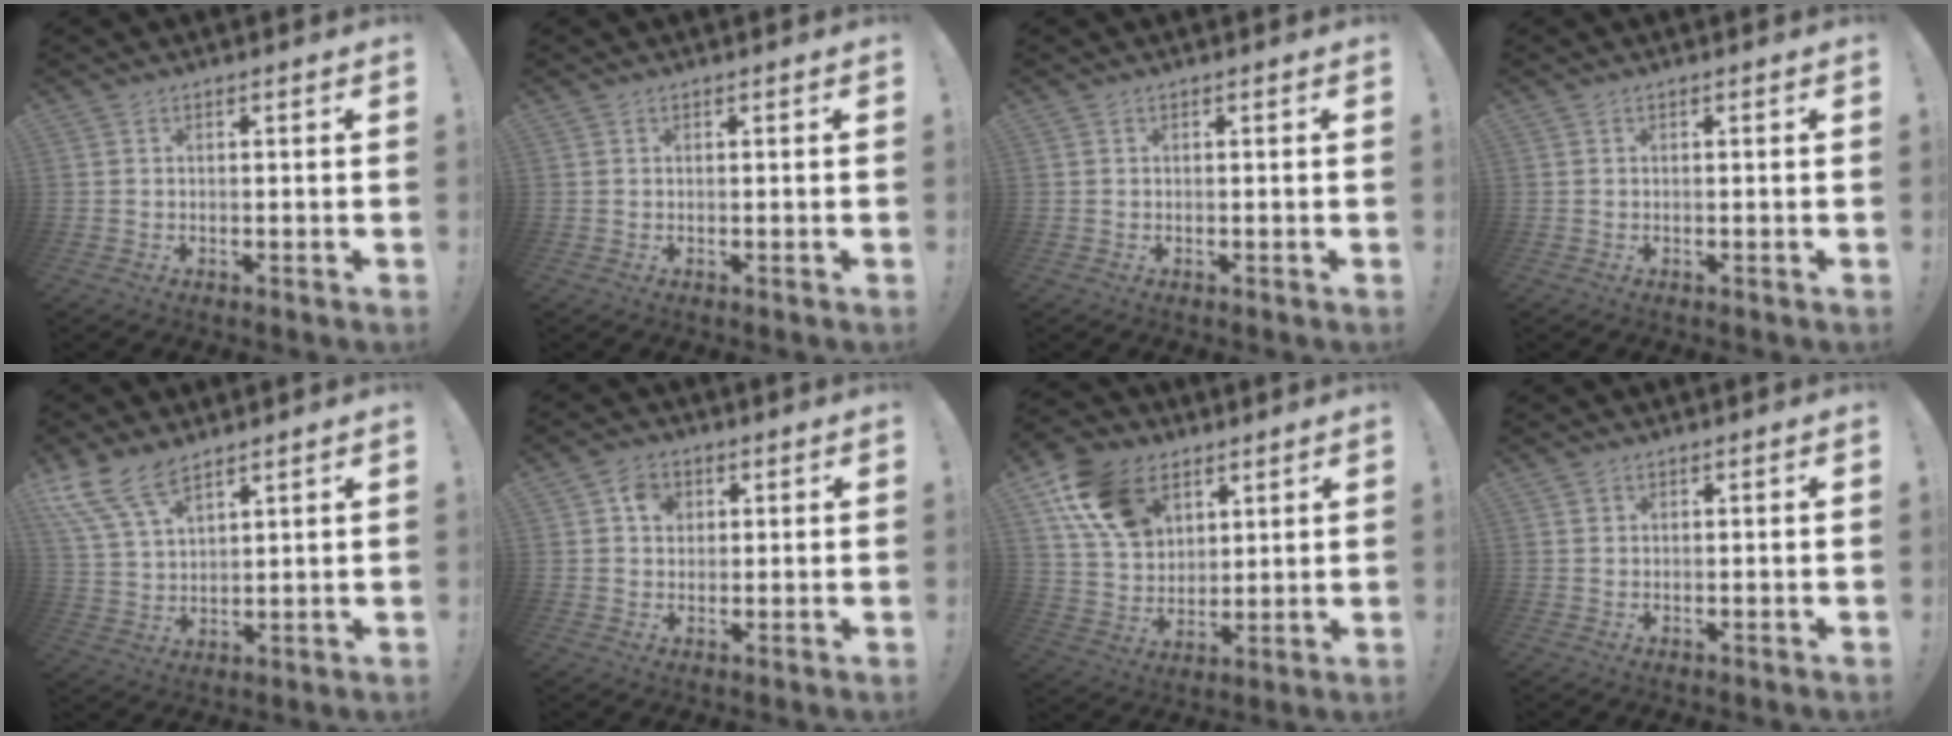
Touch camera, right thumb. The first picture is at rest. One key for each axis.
{"total": 0.0}
{"total": 0.0}
{"total": 0.0}
{"total": 11.3, "fx": 8.4, "fy": 5.1, "fz": 5.7, "tx": -0.119, "ty": -0.036, "tz": 0.163}
{"total": 5.3, "fx": 1.7, "fy": 4.4, "fz": 2.2, "tx": -0.029, "ty": 0.001, "tz": 0.030}
{"total": 16.7, "fx": 8.5, "fy": 11.6, "fz": 8.6, "tx": -0.150, "ty": -0.028, "tz": 0.169}
{"total": 0.7, "fx": 0.4, "fy": 0.6, "fz": 0.0, "tx": 0.001, "ty": 0.000, "tz": 0.007}